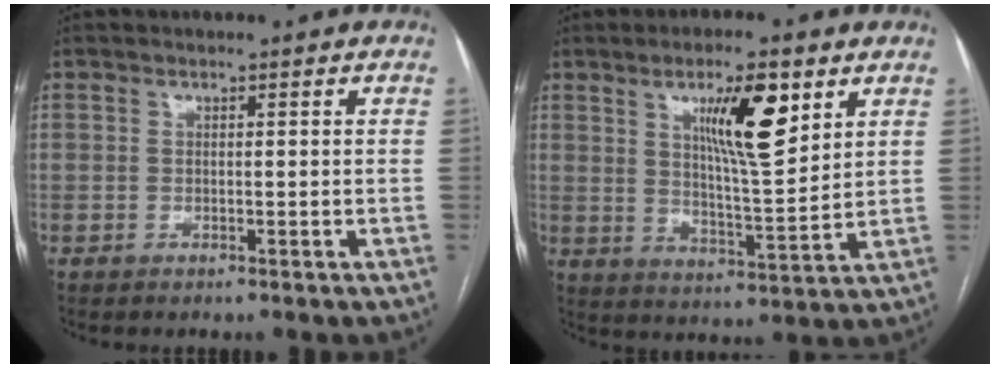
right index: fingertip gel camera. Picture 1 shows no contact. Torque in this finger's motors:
{"motor_torque": [0.70, 0.57, 0.32, 0.11]}